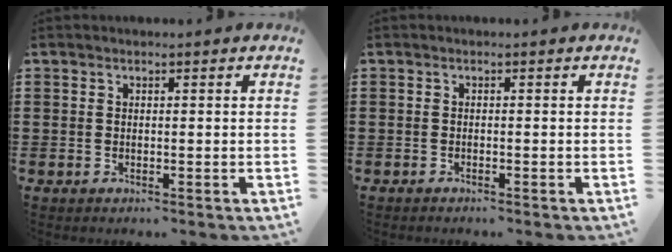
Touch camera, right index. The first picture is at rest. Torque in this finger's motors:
{"motor_torque": [-0.01, 0.09, 0.04, -0.01]}